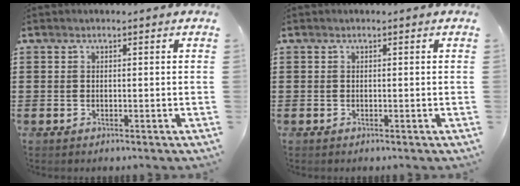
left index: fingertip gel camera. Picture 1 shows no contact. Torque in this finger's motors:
{"motor_torque": [0.00, 0.00, 0.00, 0.00]}